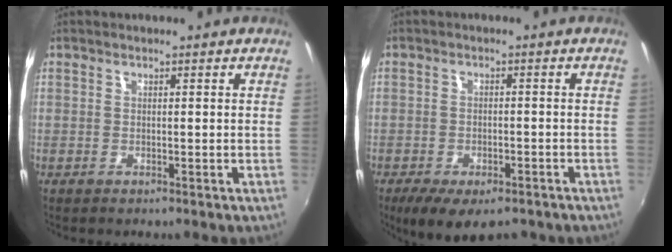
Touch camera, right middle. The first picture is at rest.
{"total": 10.8, "force": [-7.6, 4.4, 6.2], "torque": [-0.130, -0.034, -0.114]}